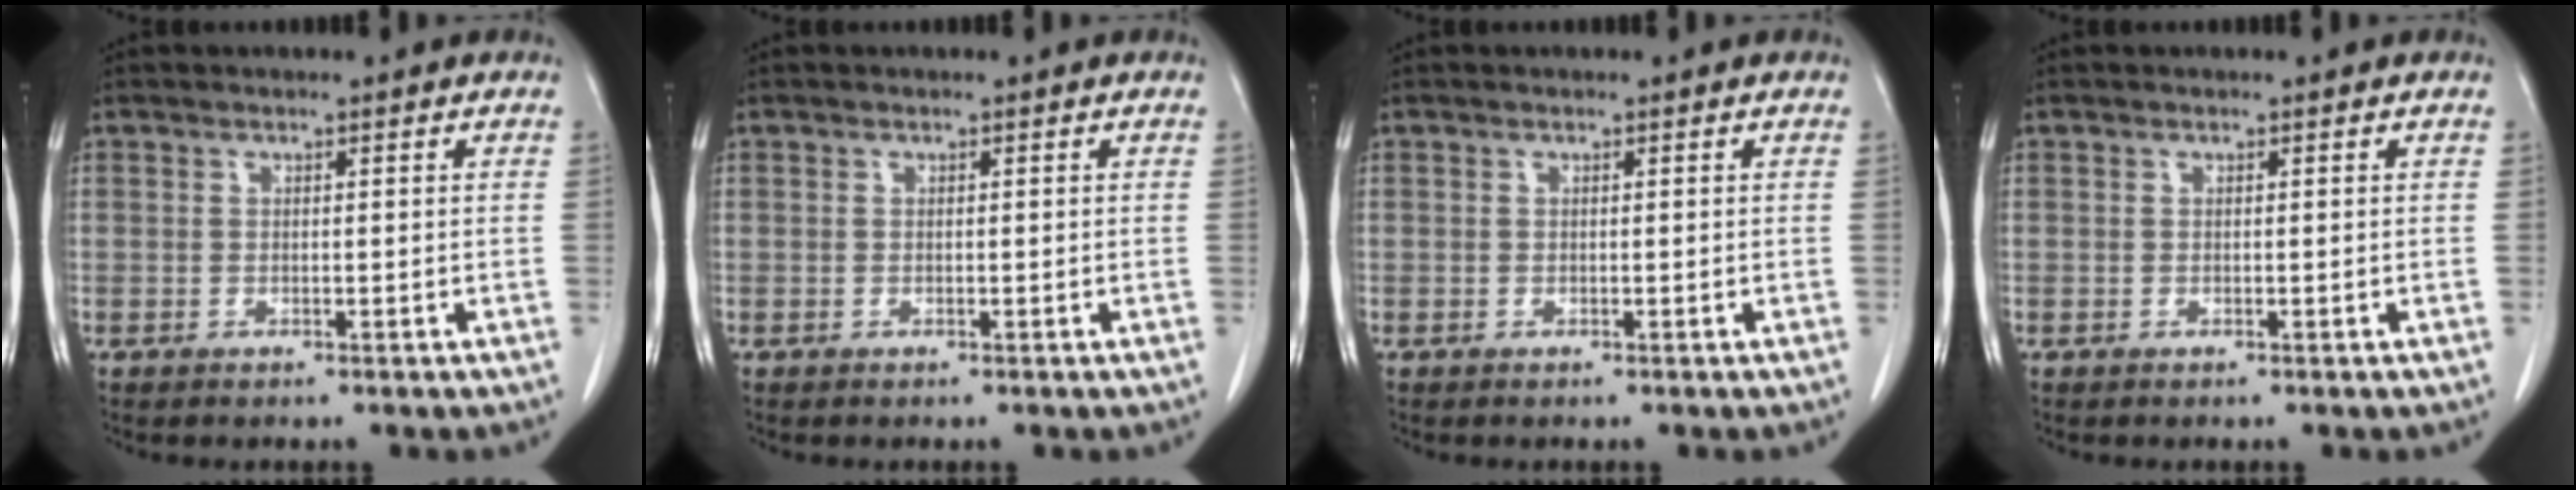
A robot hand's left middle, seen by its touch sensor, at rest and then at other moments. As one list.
[{"total": 0.0}, {"total": 0.0}, {"total": 0.0}]